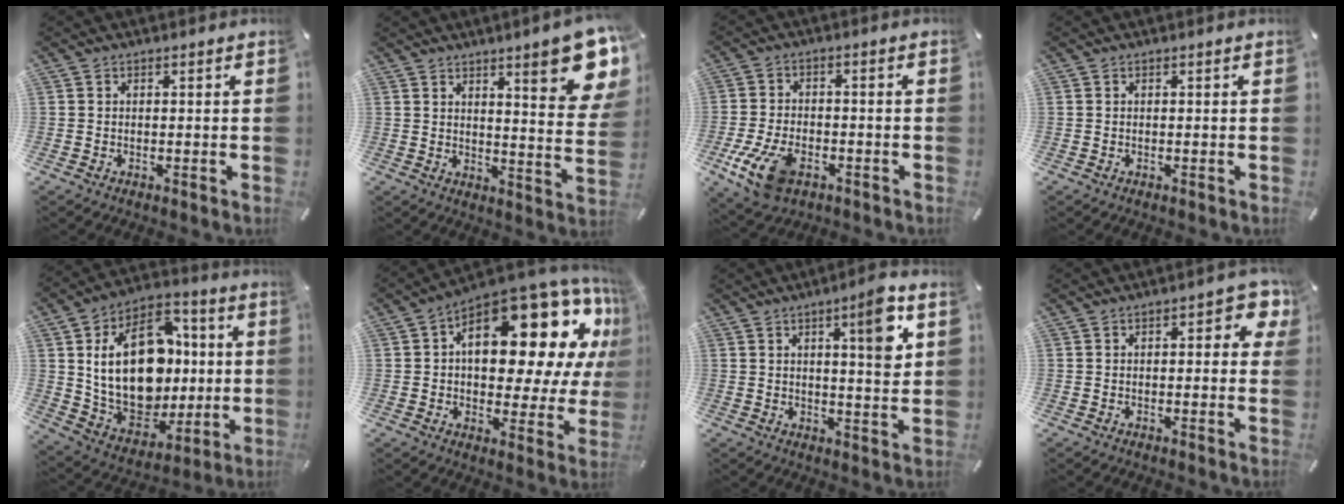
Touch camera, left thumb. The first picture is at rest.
{"total": 14.3, "force": [8.8, 3.4, 10.8], "torque": [-0.139, -0.062, 0.138]}
{"total": 11.0, "force": [-5.0, 6.5, 7.4], "torque": [-0.167, 0.010, -0.090]}
{"total": 0.0}
{"total": 23.8, "force": [2.7, 17.3, 16.2], "torque": [-0.300, -0.010, 0.057]}
{"total": 23.2, "force": [9.5, 11.7, 17.6], "torque": [-0.223, -0.085, 0.158]}
{"total": 9.7, "force": [4.1, 1.7, 8.7], "torque": [-0.117, -0.020, 0.055]}
{"total": 5.7, "force": [1.1, 2.6, 5.0], "torque": [-0.057, 0.000, 0.010]}